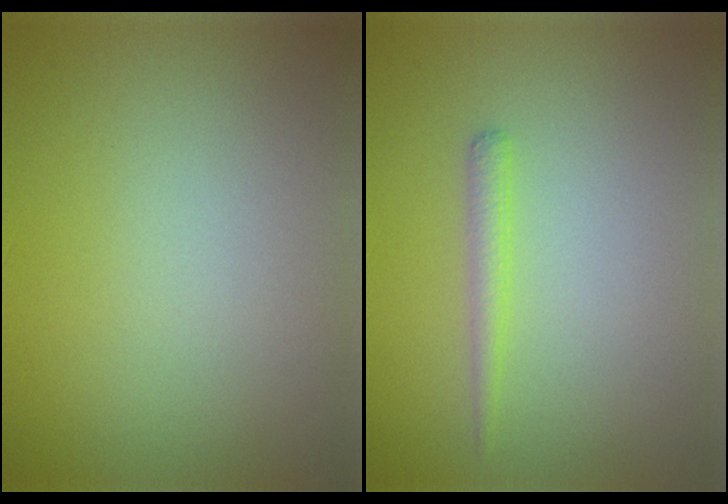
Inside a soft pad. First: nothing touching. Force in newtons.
{"total": 1.3, "press": 1.3, "slide": 0.0}